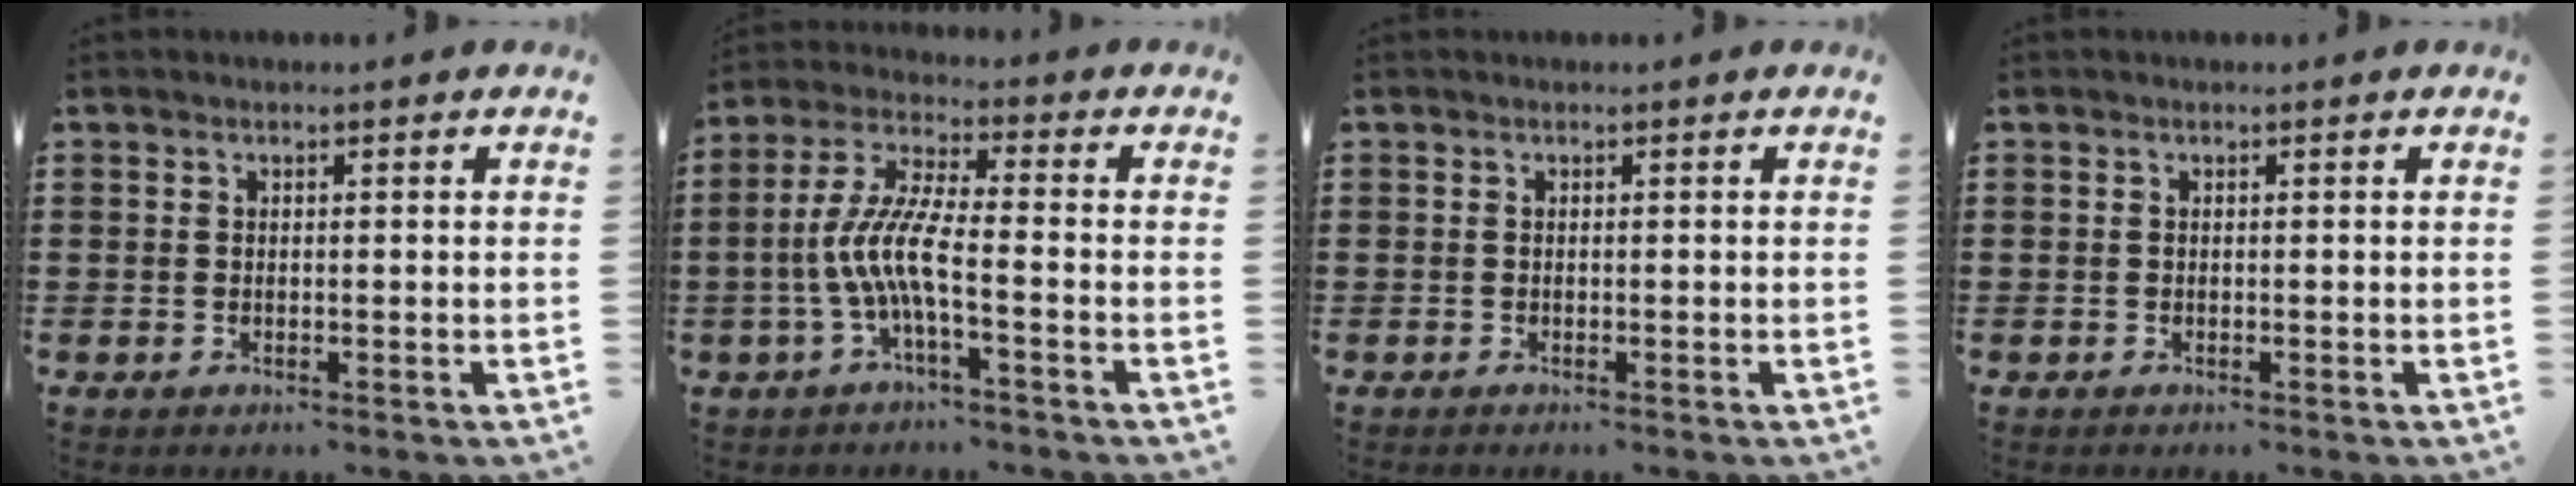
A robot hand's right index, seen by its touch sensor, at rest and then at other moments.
{"total": 8.1, "force": [-2.8, 1.3, 7.5], "torque": [-0.177, -0.015, -0.061]}
{"total": 0.0}
{"total": 0.0}